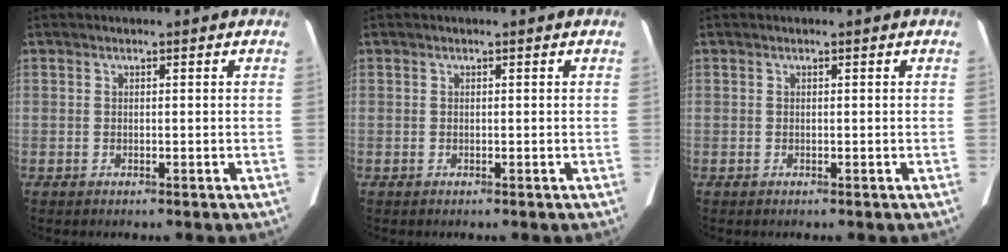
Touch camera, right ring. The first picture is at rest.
{"total": 0.0}
{"total": 0.0}